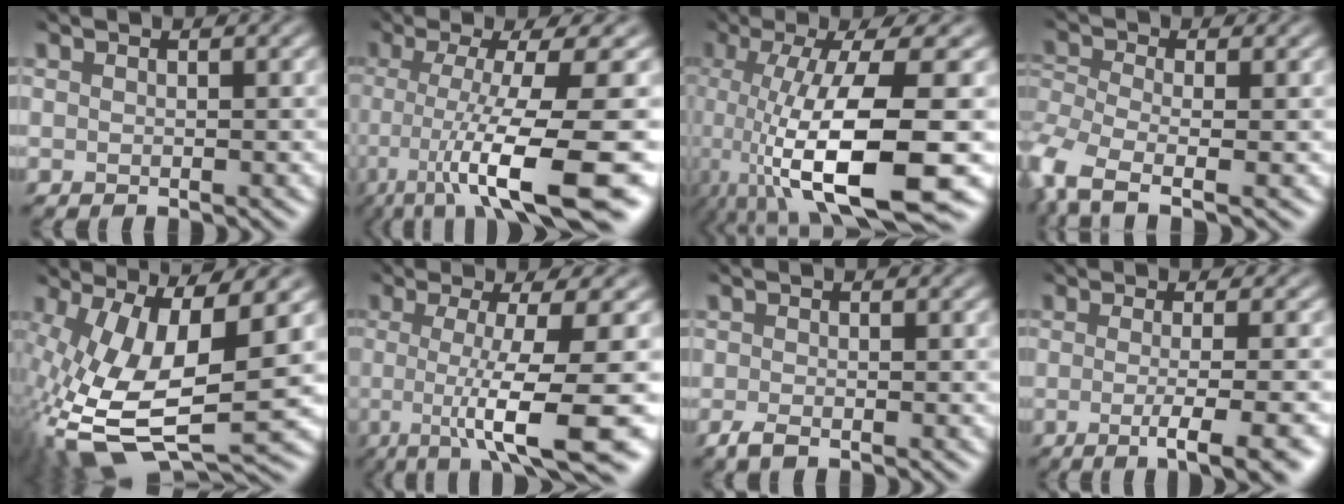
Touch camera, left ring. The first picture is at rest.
{"total": 11.5, "force": [-3.6, 2.1, 10.7], "torque": [-0.135, -0.009, -0.050]}
{"total": 13.4, "force": [-4.9, 2.9, 12.1], "torque": [-0.207, -0.013, -0.068]}
{"total": 5.8, "force": [-3.3, 2.3, 4.1], "torque": [-0.107, -0.017, -0.068]}
{"total": 14.0, "force": [-2.2, 5.2, 12.8], "torque": [-0.278, -0.018, -0.019]}
{"total": 10.6, "force": [-2.6, 1.7, 10.2], "torque": [-0.125, -0.002, -0.038]}
{"total": 1.0, "force": [-0.6, 0.1, 0.8], "torque": [-0.022, 0.000, -0.003]}
{"total": 6.4, "force": [-2.0, 1.5, 5.9], "torque": [-0.064, -0.001, -0.025]}